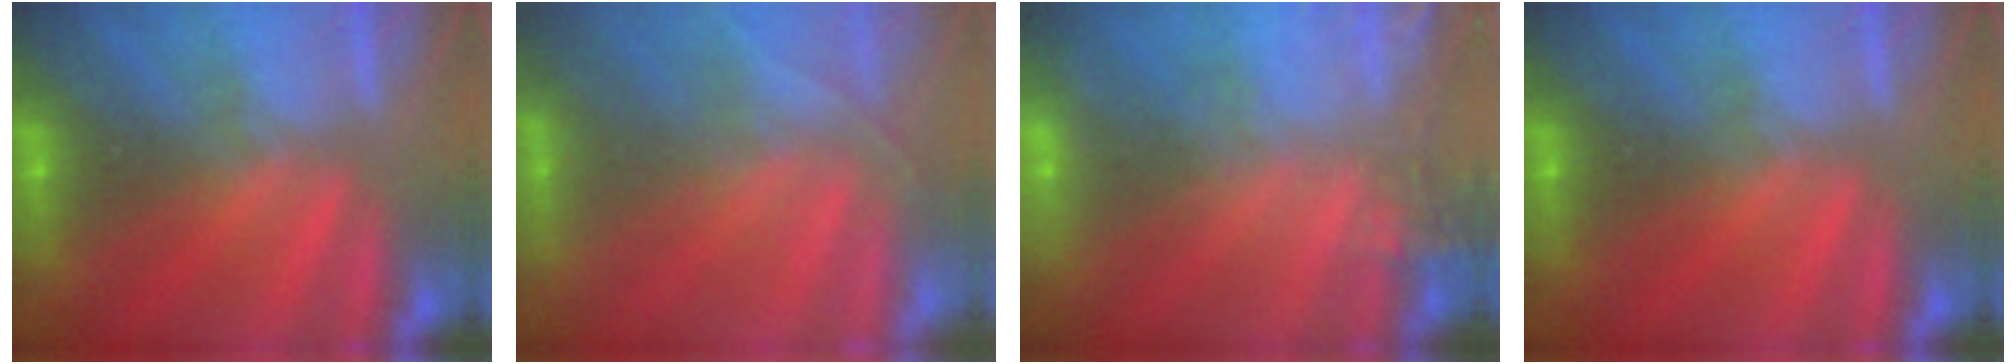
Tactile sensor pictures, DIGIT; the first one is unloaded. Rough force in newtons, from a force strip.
{"total": 1.7}
{"total": 7.1}
{"total": 0.0}